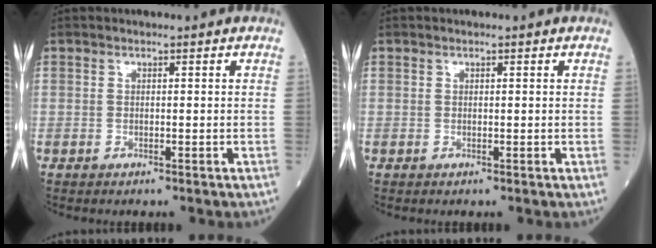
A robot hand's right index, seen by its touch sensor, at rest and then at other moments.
{"total": 0.0}